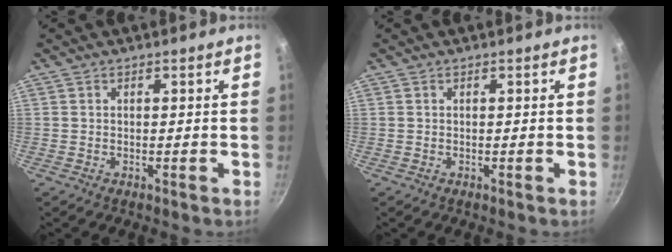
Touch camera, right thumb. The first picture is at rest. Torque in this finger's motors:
{"motor_torque": [-0.01, 0.01, -0.19, -0.19, 0.00]}